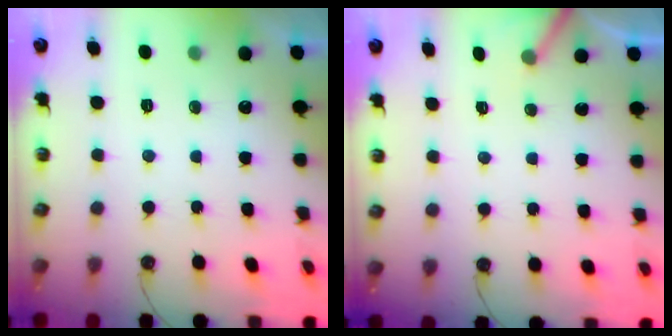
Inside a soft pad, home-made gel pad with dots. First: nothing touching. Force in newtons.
{"total": 3.7, "press": 3.7, "slide": 0.3}